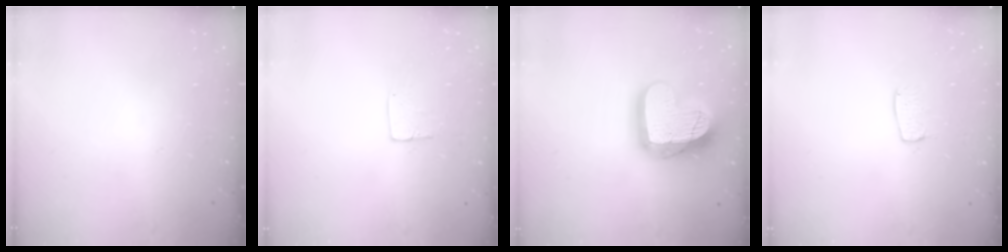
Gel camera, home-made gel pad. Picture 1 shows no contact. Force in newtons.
{"total": 5.6, "press": 5.6, "slide": 0.2}
{"total": 23.3, "press": 23.3, "slide": 1.9}
{"total": 5.7, "press": 5.7, "slide": 0.4}